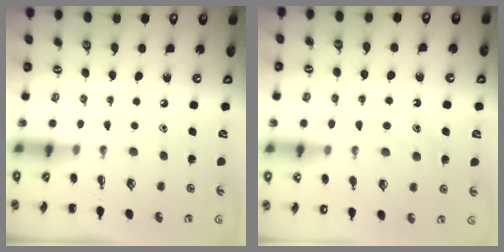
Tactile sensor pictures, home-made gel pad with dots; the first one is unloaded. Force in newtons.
{"total": 13.5, "press": 13.4, "slide": 0.8}